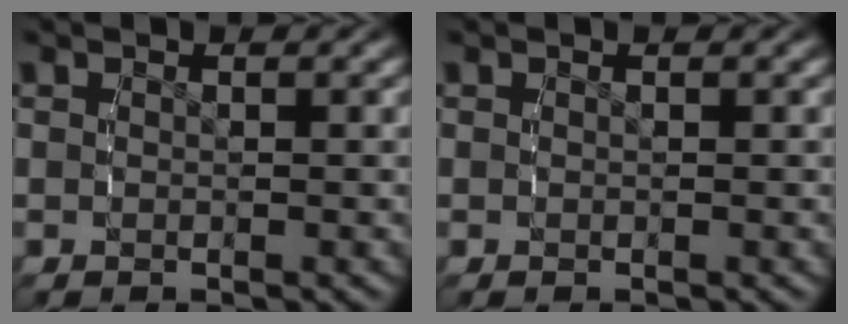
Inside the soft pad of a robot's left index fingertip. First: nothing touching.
{"total": 0.0}